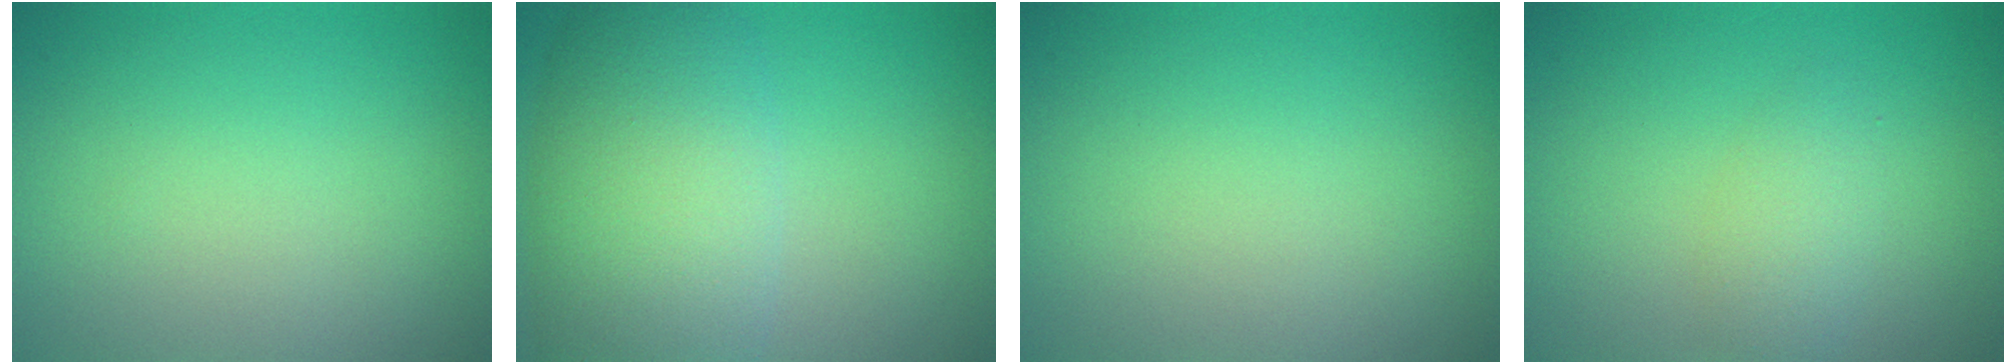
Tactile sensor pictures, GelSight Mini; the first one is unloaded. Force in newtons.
{"total": 8.2, "press": 8.2, "slide": 0.3}
{"total": 0.0}
{"total": 2.0, "press": 2.0, "slide": 0.1}